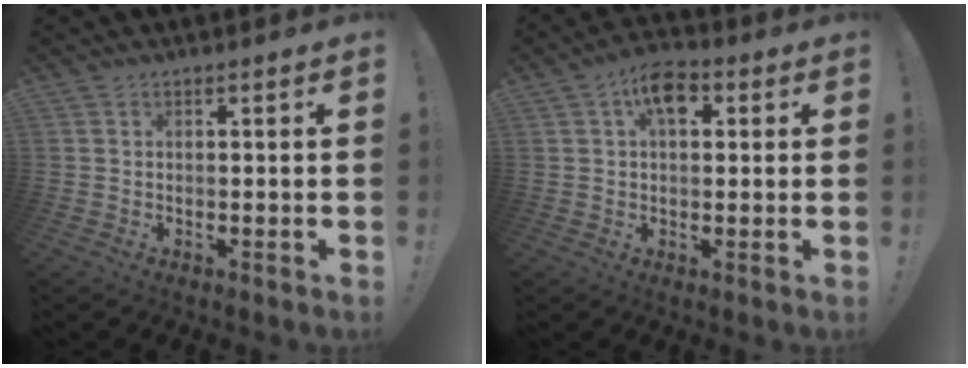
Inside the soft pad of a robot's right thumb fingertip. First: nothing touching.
{"total": 7.9, "force": [3.0, 4.5, 5.8], "torque": [-0.083, -0.003, 0.052]}